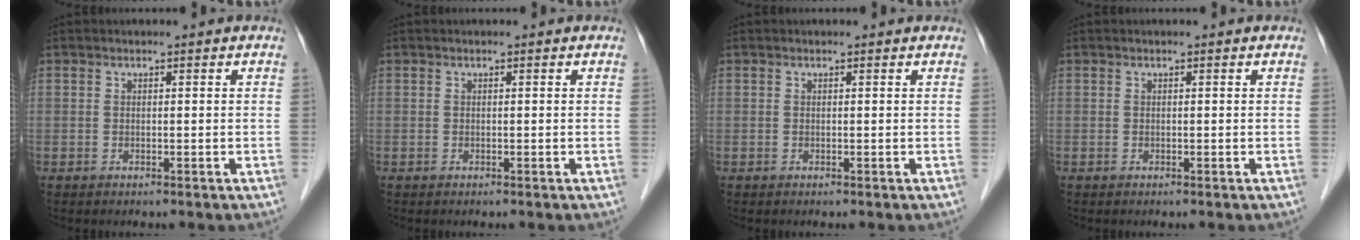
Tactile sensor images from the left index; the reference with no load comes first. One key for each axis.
{"total": 0.0}
{"total": 0.0}
{"total": 0.0}